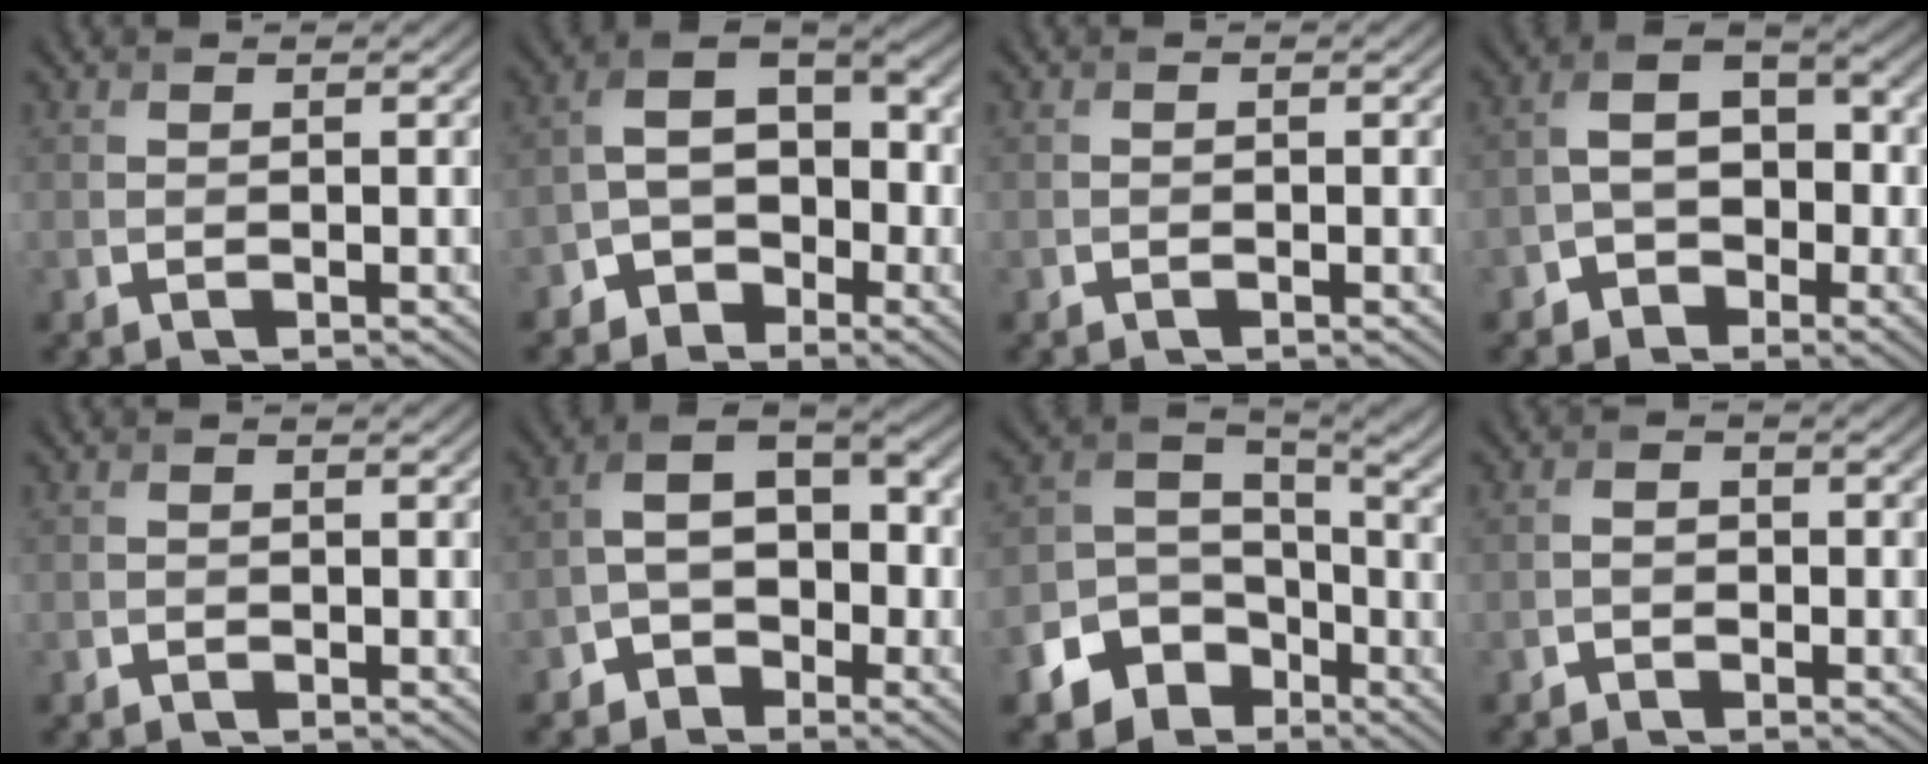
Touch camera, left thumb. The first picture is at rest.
{"total": 7.1, "force": [-3.8, 5.1, 3.1], "torque": [-0.049, 0.002, -0.077]}
{"total": 0.5, "force": [-0.5, 0.2, 0.0], "torque": [0.001, -0.003, -0.011]}
{"total": 5.8, "force": [-2.5, 4.4, 2.9], "torque": [-0.033, 0.004, -0.054]}
{"total": 0.7, "force": [-0.5, 0.5, 0.0], "torque": [-0.002, -0.004, -0.014]}
{"total": 6.5, "force": [-3.0, 4.7, 3.3], "torque": [-0.039, 0.006, -0.063]}
{"total": 9.8, "force": [-4.2, 7.5, 4.7], "torque": [-0.112, -0.028, -0.089]}
{"total": 1.5, "force": [-0.9, 1.1, 0.5], "torque": [0.001, 0.004, -0.019]}